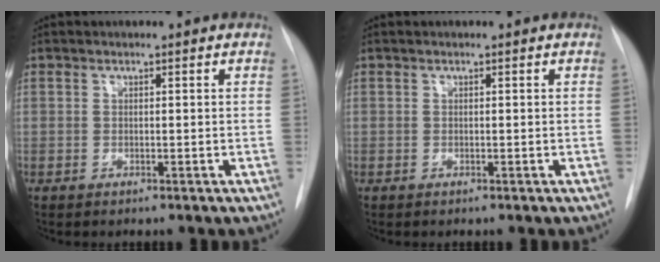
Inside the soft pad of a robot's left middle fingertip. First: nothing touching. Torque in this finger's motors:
{"motor_torque": [0.09, -0.07, 0.02, 0.01]}